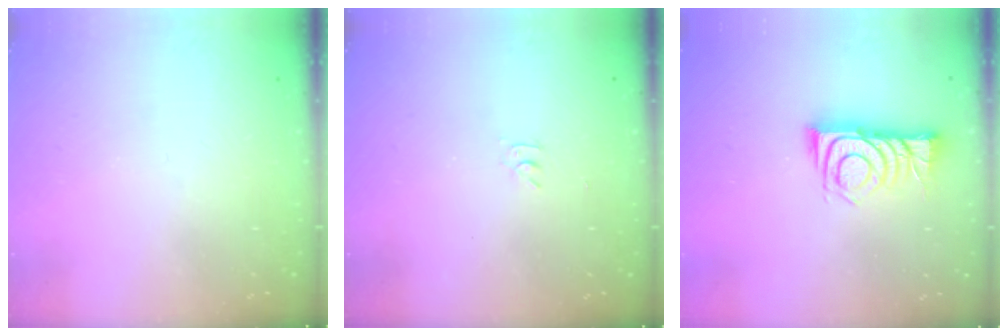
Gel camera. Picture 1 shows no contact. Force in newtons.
{"total": 2.8, "press": 2.8, "slide": 0.4}
{"total": 9.9, "press": 9.9, "slide": 0.4}